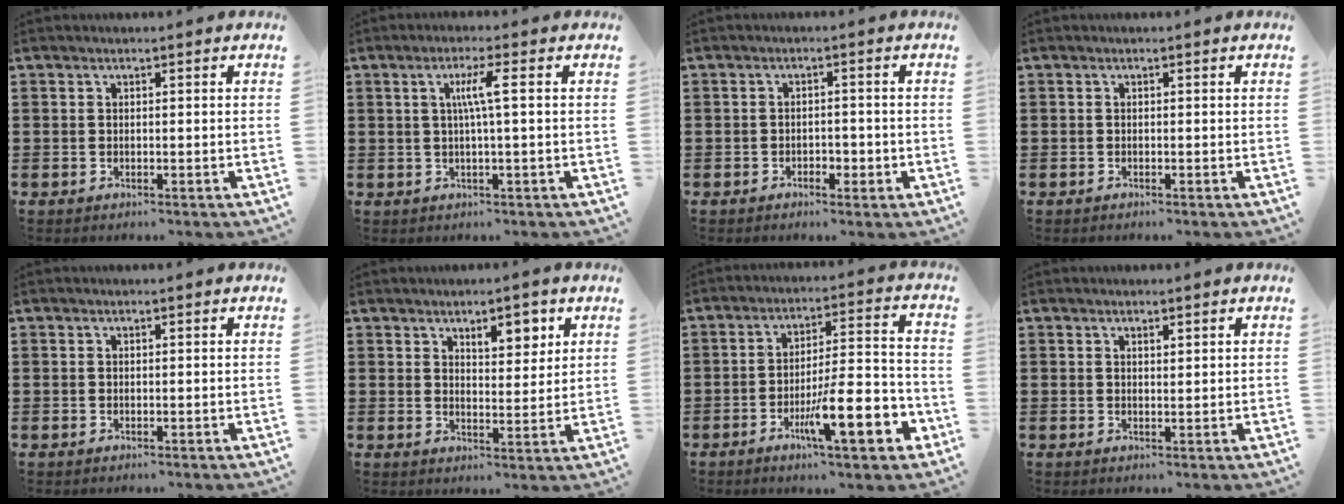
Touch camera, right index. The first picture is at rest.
{"total": 4.1, "force": [0.5, -0.2, 4.1], "torque": [-0.078, -0.001, 0.003]}
{"total": 1.8, "force": [-1.1, 1.0, 0.9], "torque": [-0.021, 0.001, -0.024]}
{"total": 0.0}
{"total": 0.0}
{"total": 4.7, "force": [3.0, 2.0, 3.1], "torque": [-0.035, -0.004, 0.046]}
{"total": 12.2, "force": [-5.5, 3.1, 10.5], "torque": [-0.164, 0.008, -0.090]}
{"total": 0.8, "force": [0.7, 0.3, 0.3], "torque": [-0.006, 0.001, 0.013]}